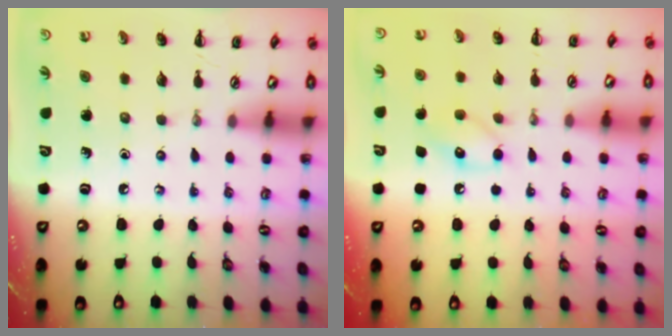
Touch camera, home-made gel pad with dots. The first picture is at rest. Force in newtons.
{"total": 8.8, "press": 8.8, "slide": 1.2}